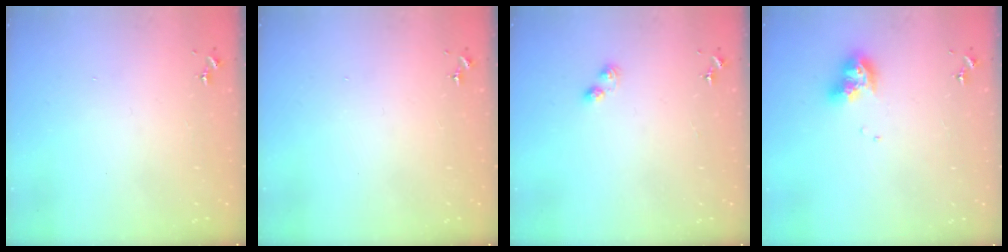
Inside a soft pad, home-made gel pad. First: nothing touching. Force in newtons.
{"total": 0.0}
{"total": 3.6, "press": 3.6, "slide": 0.4}
{"total": 11.1, "press": 11.1, "slide": 1.3}